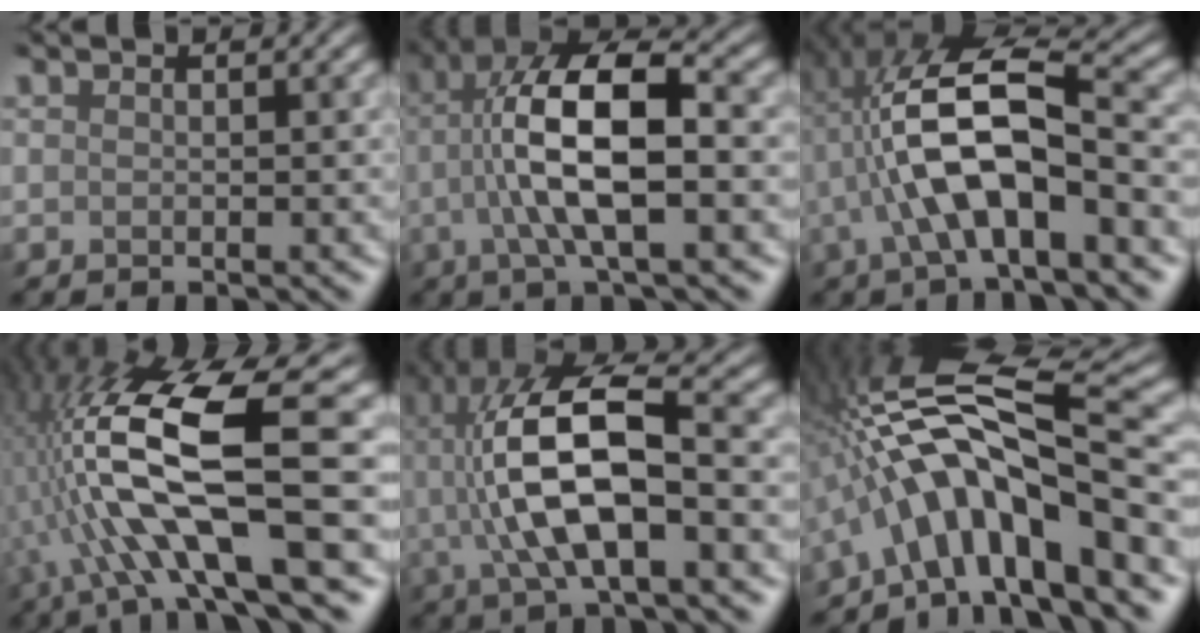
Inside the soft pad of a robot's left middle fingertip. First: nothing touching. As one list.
[{"total": 9.0, "force": [-0.1, 2.8, 8.6], "torque": [-0.171, 0.023, -0.003]}, {"total": 8.1, "force": [-1.0, 2.5, 7.6], "torque": [-0.150, 0.021, -0.012]}, {"total": 12.3, "force": [-2.4, 3.1, 11.7], "torque": [-0.222, 0.017, -0.043]}, {"total": 10.3, "force": [0.5, 3.1, 9.8], "torque": [-0.188, 0.021, 0.007]}, {"total": 12.9, "force": [-3.4, 3.4, 12.0], "torque": [-0.194, 0.030, -0.053]}]